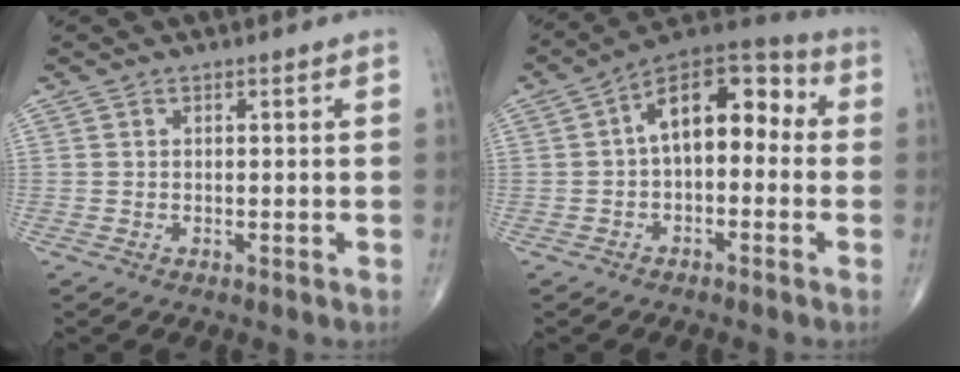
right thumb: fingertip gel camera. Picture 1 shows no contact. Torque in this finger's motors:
{"motor_torque": [0.23, 0.38, 0.22, -0.17, 0.12]}